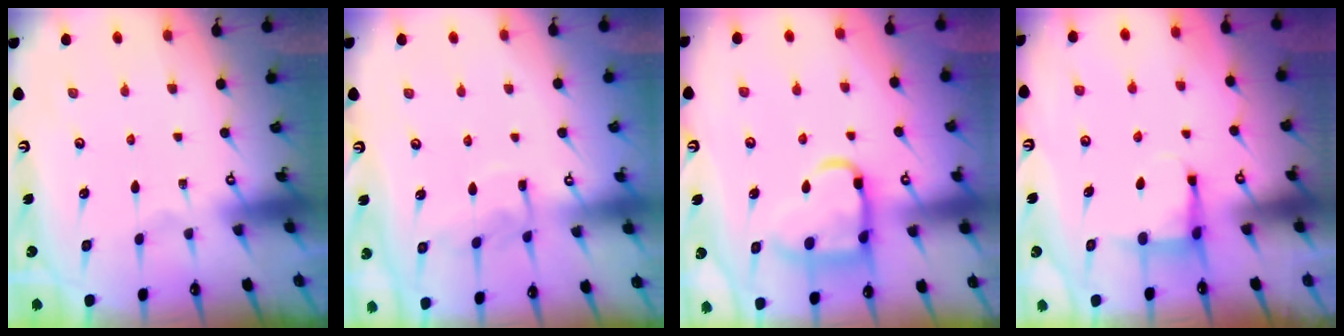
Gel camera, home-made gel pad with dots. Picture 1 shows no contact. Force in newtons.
{"total": 8.1, "press": 8.0, "slide": 0.6}
{"total": 14.7, "press": 14.7, "slide": 1.4}
{"total": 4.3, "press": 4.2, "slide": 0.7}